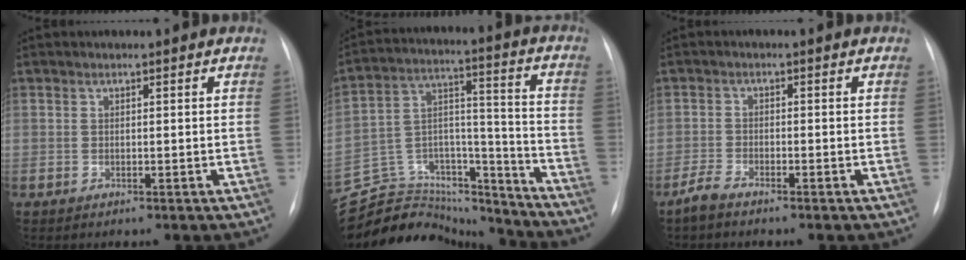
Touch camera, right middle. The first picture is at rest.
{"total": 21.6, "force": [-20.6, 5.7, 3.1], "torque": [-0.079, 0.064, -0.314]}
{"total": 2.5, "force": [-2.2, 0.2, 1.2], "torque": [-0.041, -0.008, -0.044]}